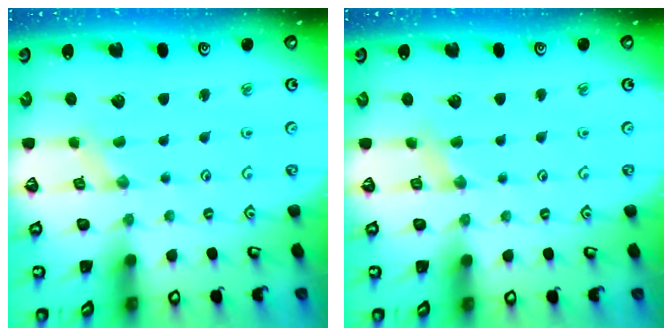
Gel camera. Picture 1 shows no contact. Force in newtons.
{"total": 2.9, "press": 2.9, "slide": 0.6}